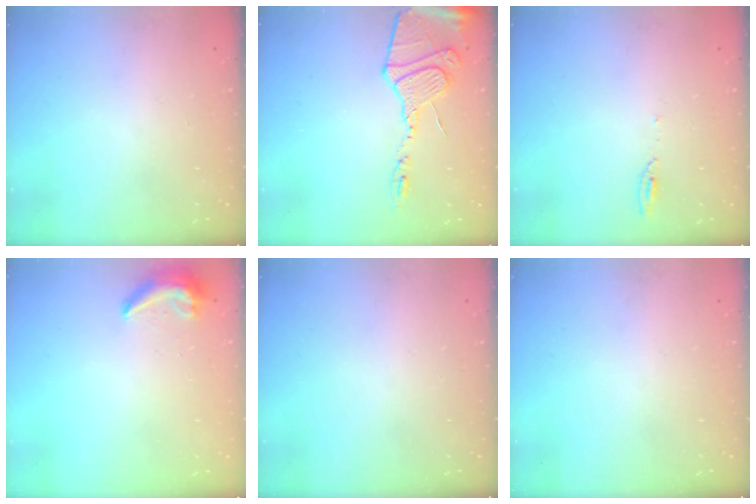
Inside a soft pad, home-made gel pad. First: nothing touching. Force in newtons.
{"total": 14.7, "press": 14.7, "slide": 1.6}
{"total": 3.5, "press": 3.4, "slide": 0.7}
{"total": 7.6, "press": 7.6, "slide": 0.7}
{"total": 0.0}
{"total": 0.0}